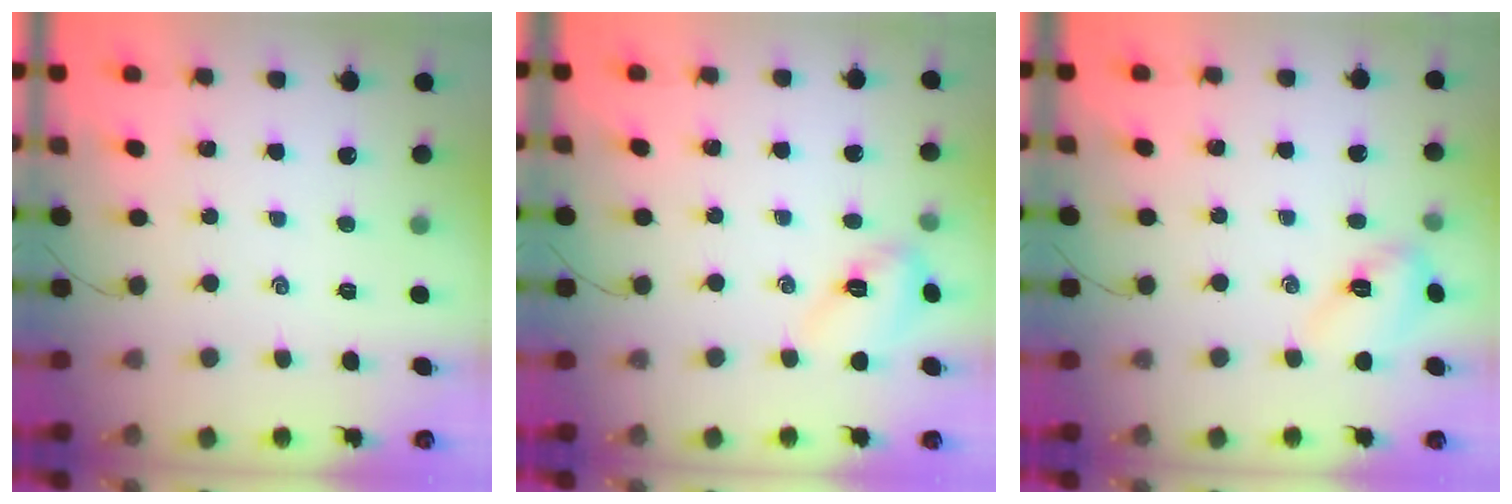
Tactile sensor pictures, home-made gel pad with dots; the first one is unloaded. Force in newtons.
{"total": 7.1, "press": 7.1, "slide": 0.1}
{"total": 7.1, "press": 7.1, "slide": 0.1}